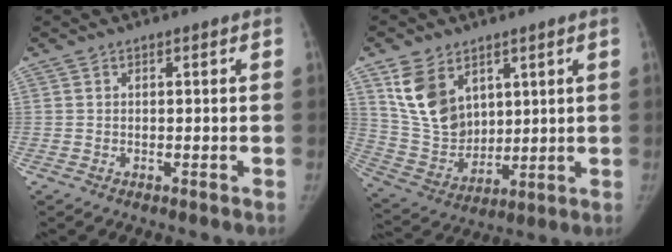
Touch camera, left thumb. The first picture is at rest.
{"total": 13.3, "force": [6.6, 9.2, 7.1], "torque": [-0.104, -0.033, 0.151]}